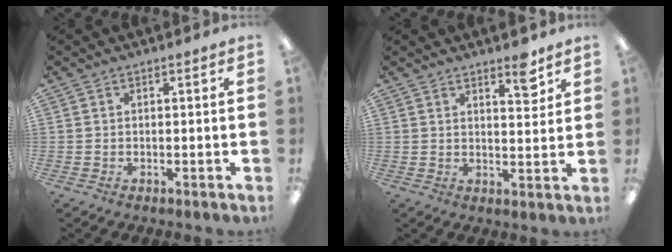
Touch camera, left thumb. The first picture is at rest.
{"total": 5.6, "force": [4.2, 1.5, 3.3], "torque": [-0.027, -0.033, 0.065]}